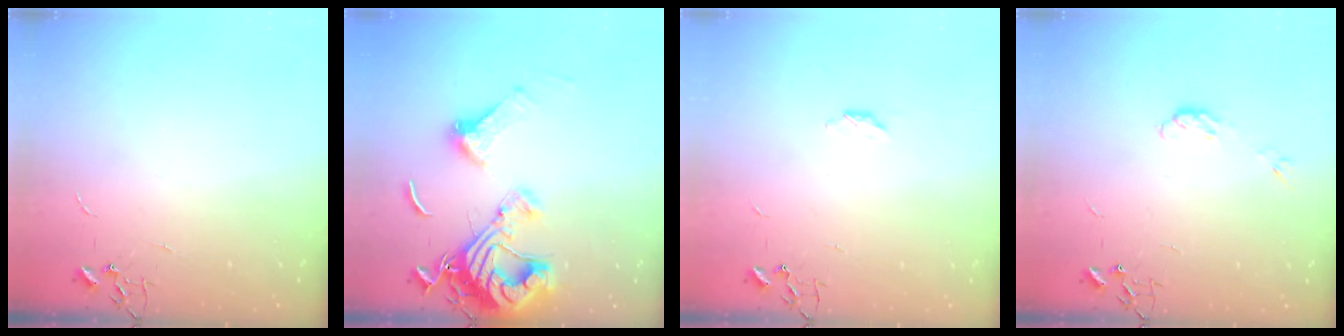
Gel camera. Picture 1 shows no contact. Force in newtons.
{"total": 17.0, "press": 17.0, "slide": 1.8}
{"total": 2.9, "press": 2.9, "slide": 0.5}
{"total": 4.0, "press": 3.9, "slide": 0.9}